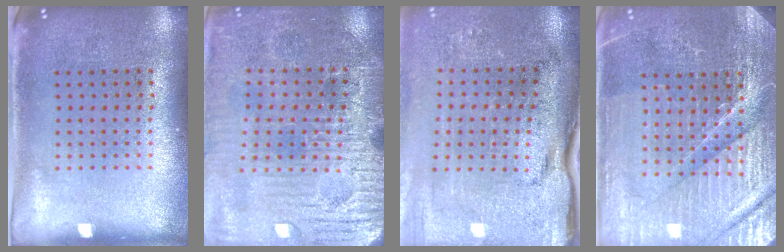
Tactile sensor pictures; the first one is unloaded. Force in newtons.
{"total": 3.7, "press": 3.7, "slide": 0.1}
{"total": 4.5, "press": 3.7, "slide": 2.5}
{"total": 4.9, "press": 4.6, "slide": 1.5}